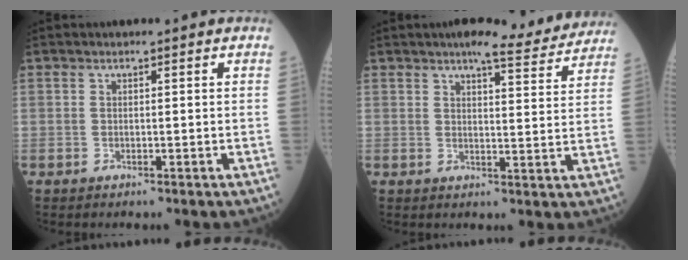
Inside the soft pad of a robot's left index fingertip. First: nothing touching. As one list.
[{"total": 10.0, "force": [9.1, 1.2, 3.8], "torque": [-0.046, -0.001, 0.098]}]